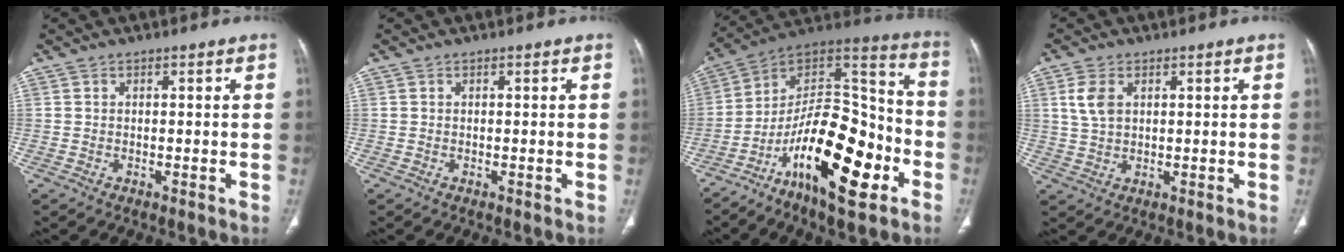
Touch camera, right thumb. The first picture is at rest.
{"total": 0.0}
{"total": 24.2, "force": [-10.5, 9.7, 19.5], "torque": [-0.298, 0.073, -0.173]}
{"total": 5.2, "force": [1.7, 3.2, 3.7], "torque": [-0.077, 0.002, 0.038]}